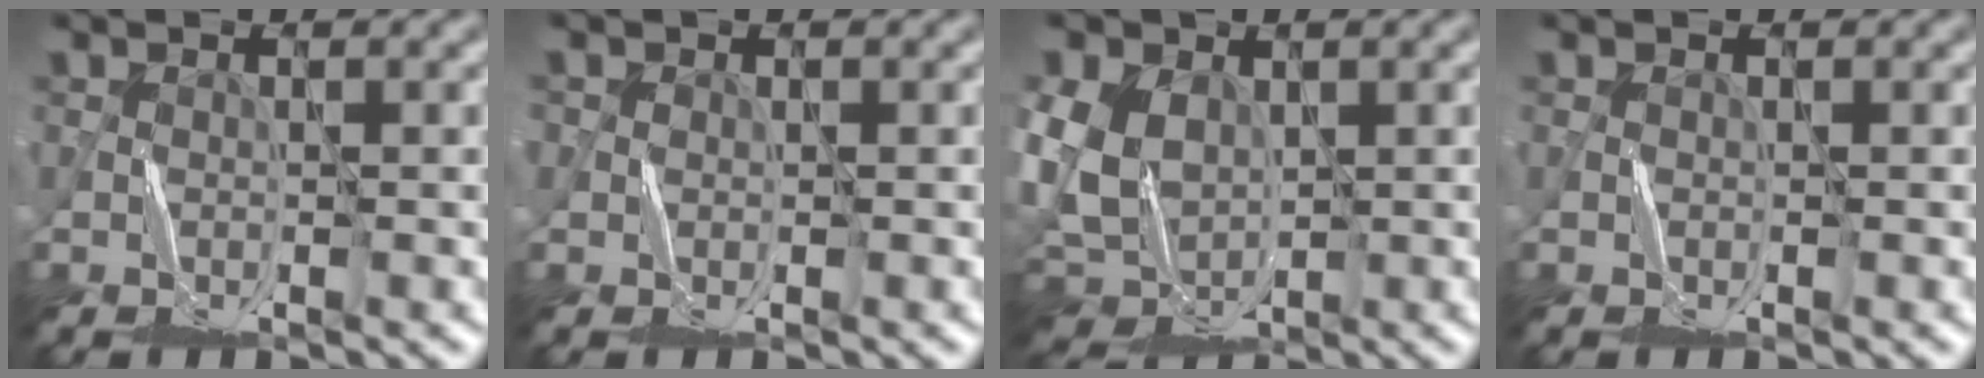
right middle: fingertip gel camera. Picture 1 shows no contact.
{"total": 0.5, "force": [0.1, 0.5, -0.2], "torque": [0.007, 0.001, -0.001]}
{"total": 6.2, "force": [0.8, 4.8, 3.9], "torque": [-0.095, -0.001, 0.005]}
{"total": 0.0}